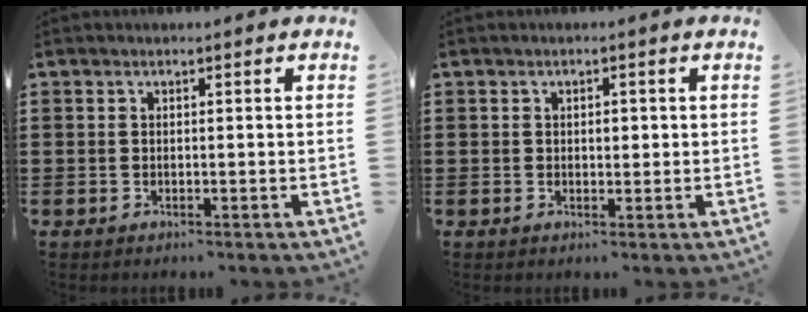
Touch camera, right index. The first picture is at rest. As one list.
[{"total": 1.4, "force": [0.1, 0.8, 1.1], "torque": [-0.015, 0.003, -0.002]}]